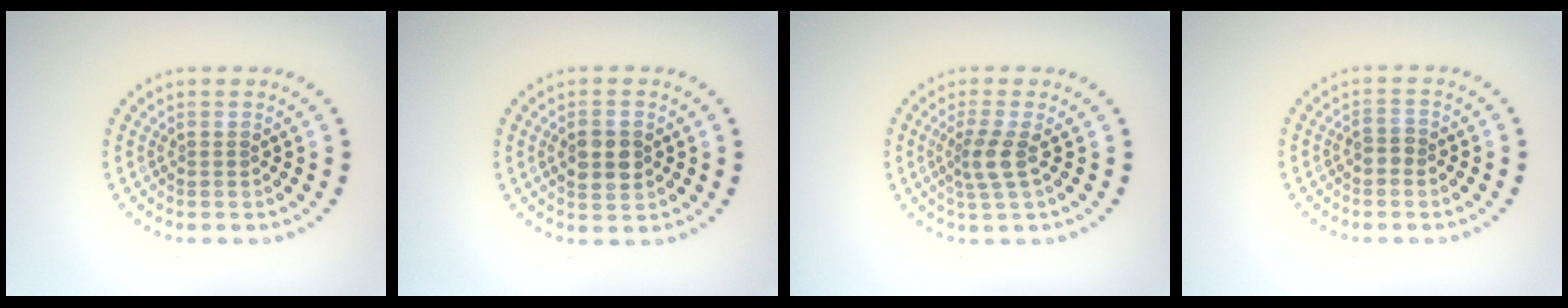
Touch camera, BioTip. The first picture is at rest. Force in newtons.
{"total": 3.2, "press": 3.2, "slide": 0.2}
{"total": 2.4, "press": 1.9, "slide": 1.6}
{"total": 1.3, "press": 1.2, "slide": 0.5}